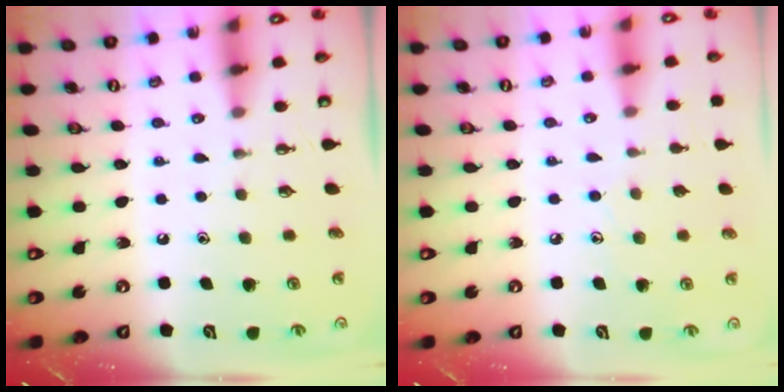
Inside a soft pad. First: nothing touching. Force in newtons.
{"total": 4.8, "press": 4.7, "slide": 0.6}